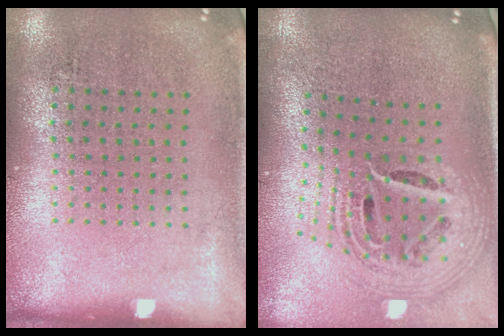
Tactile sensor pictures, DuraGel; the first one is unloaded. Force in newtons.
{"total": 2.6, "press": 1.8, "slide": 1.9}